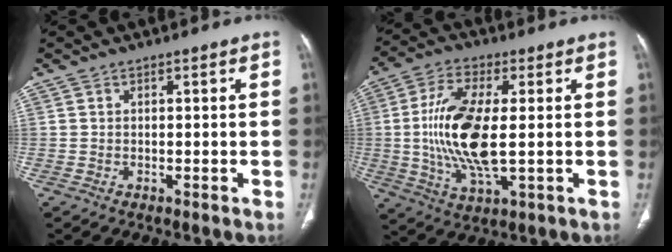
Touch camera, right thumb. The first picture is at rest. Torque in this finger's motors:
{"motor_torque": [2.15, 1.85, 1.05, -1.24, 0.62]}